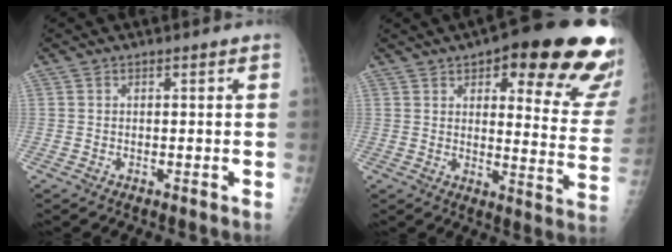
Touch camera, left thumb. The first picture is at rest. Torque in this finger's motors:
{"motor_torque": [0.51, 0.85, 1.50, -1.26, 0.10]}